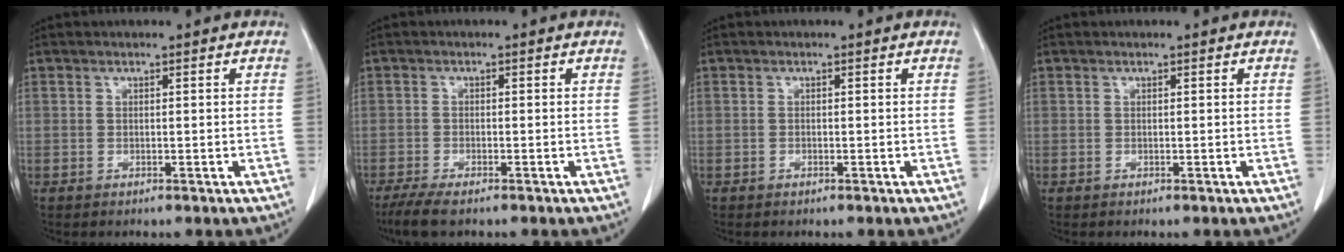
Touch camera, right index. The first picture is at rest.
{"total": 4.5, "force": [-3.4, 0.8, 2.9], "torque": [-0.055, -0.012, -0.055]}
{"total": 0.0}
{"total": 0.0}